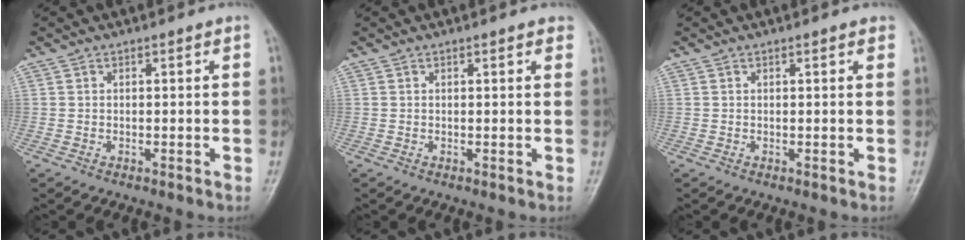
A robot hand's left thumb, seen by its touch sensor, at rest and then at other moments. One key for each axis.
{"total": 1.7, "fx": 1.2, "fy": 0.5, "fz": 1.2, "tx": -0.008, "ty": 0.002, "tz": 0.010}
{"total": 1.3, "fx": 0.8, "fy": 0.3, "fz": 0.9, "tx": -0.011, "ty": 0.001, "tz": 0.006}